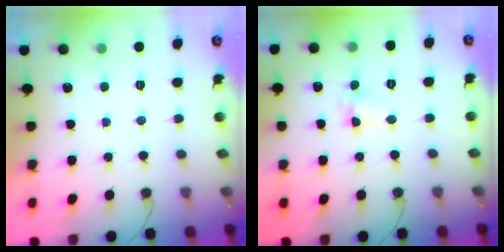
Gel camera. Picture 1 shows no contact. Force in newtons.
{"total": 1.7, "press": 1.6, "slide": 0.6}